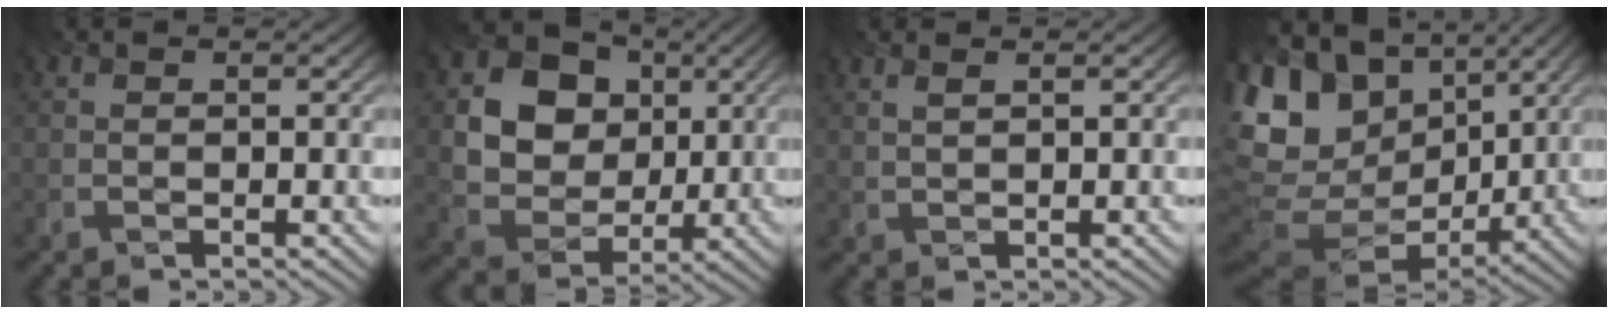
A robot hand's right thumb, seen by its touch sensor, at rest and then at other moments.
{"total": 14.6, "force": [3.1, 12.6, 6.7], "torque": [-0.201, 0.026, 0.081]}
{"total": 1.1, "force": [0.7, 0.2, 0.8], "torque": [-0.004, 0.001, 0.009]}
{"total": 17.1, "force": [3.3, 12.4, 11.3], "torque": [-0.237, 0.002, 0.078]}